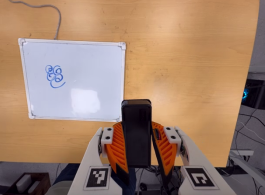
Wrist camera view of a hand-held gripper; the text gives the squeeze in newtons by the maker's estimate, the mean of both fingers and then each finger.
{"total": 9.8, "left": 8.1, "right": 11.5}